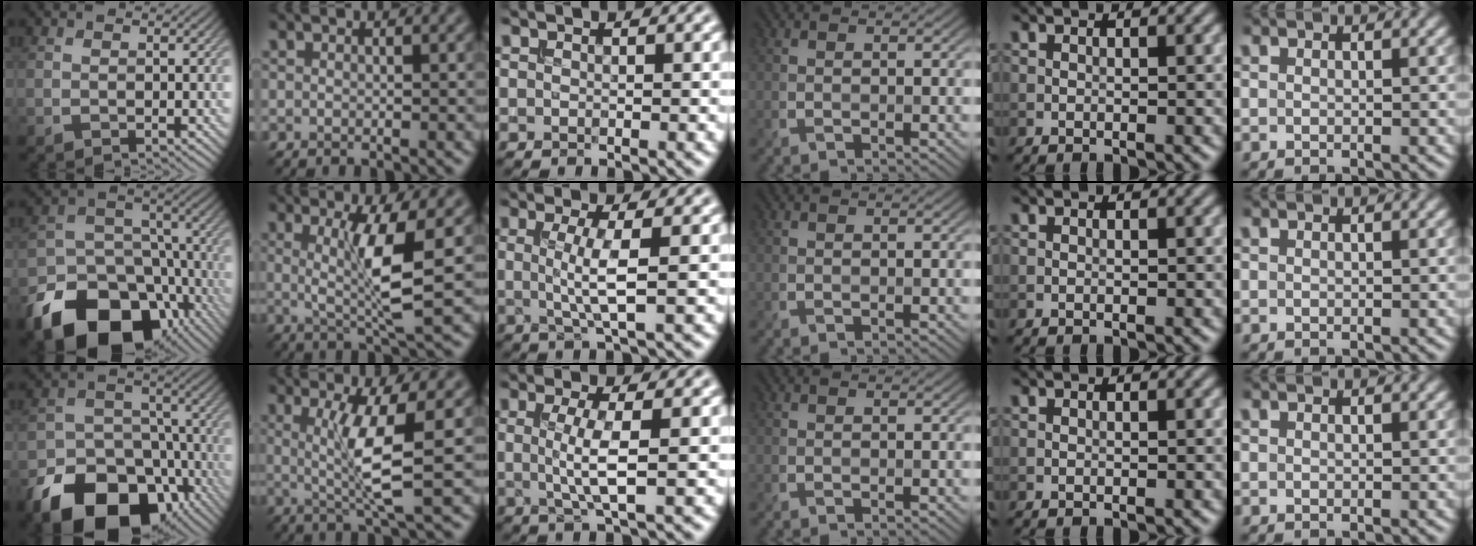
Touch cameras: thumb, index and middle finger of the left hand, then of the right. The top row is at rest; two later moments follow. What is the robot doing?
{"motion": "extract", "object": "bucket"}